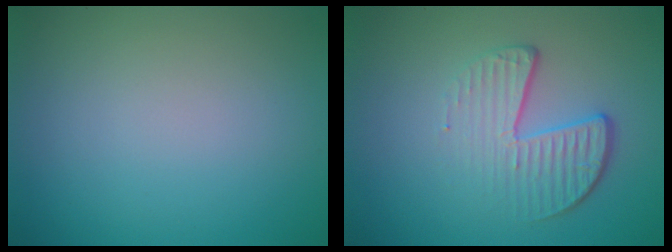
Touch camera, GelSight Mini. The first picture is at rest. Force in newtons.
{"total": 4.3, "press": 2.9, "slide": 3.2}